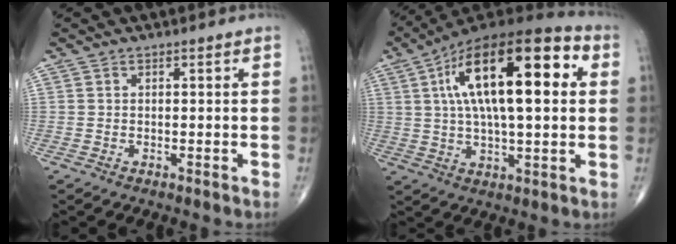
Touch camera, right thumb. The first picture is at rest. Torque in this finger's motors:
{"motor_torque": [0.52, 4.49, 2.45, 0.32, 0.79]}